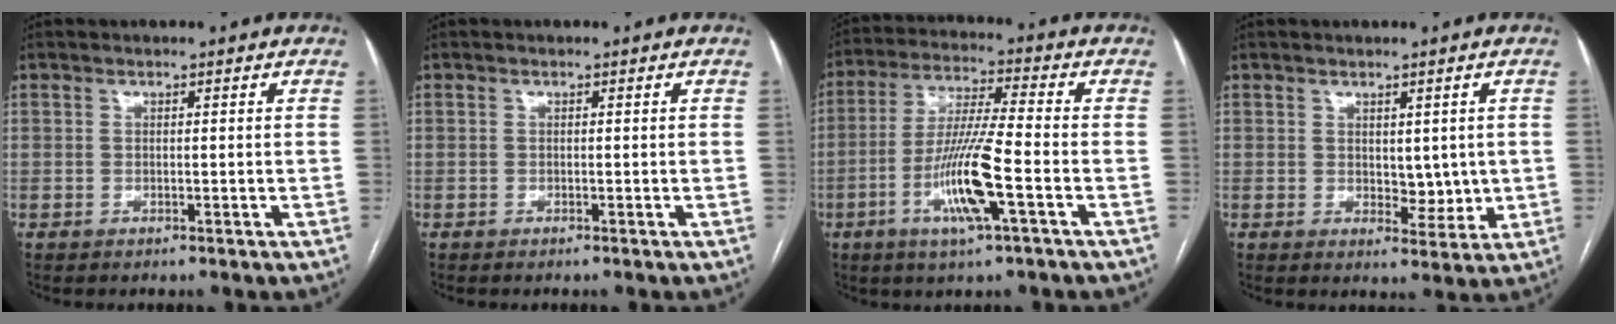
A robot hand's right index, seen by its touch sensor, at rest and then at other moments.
{"total": 0.0}
{"total": 11.8, "force": [-4.1, 0.3, 11.0], "torque": [-0.220, -0.010, -0.080]}
{"total": 4.2, "force": [0.5, 2.5, 3.3], "torque": [-0.041, -0.009, 0.015]}